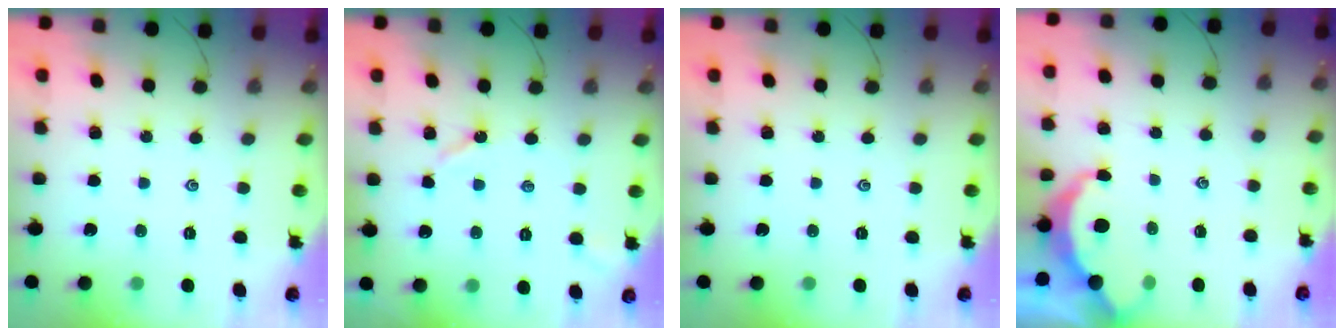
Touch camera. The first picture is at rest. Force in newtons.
{"total": 3.5, "press": 3.5, "slide": 0.5}
{"total": 0.0}
{"total": 4.2, "press": 4.1, "slide": 0.4}